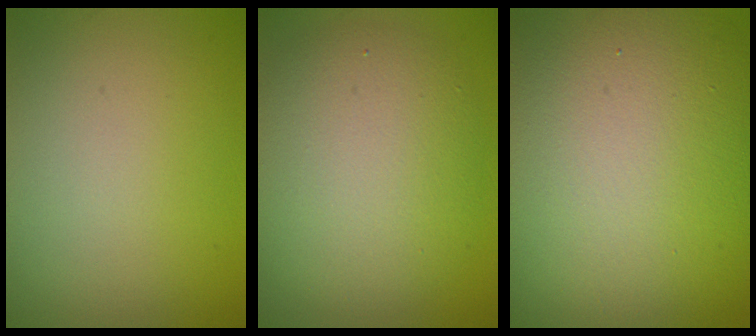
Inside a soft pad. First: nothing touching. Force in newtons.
{"total": 7.3, "press": 7.3, "slide": 0.6}
{"total": 18.0, "press": 17.9, "slide": 1.2}